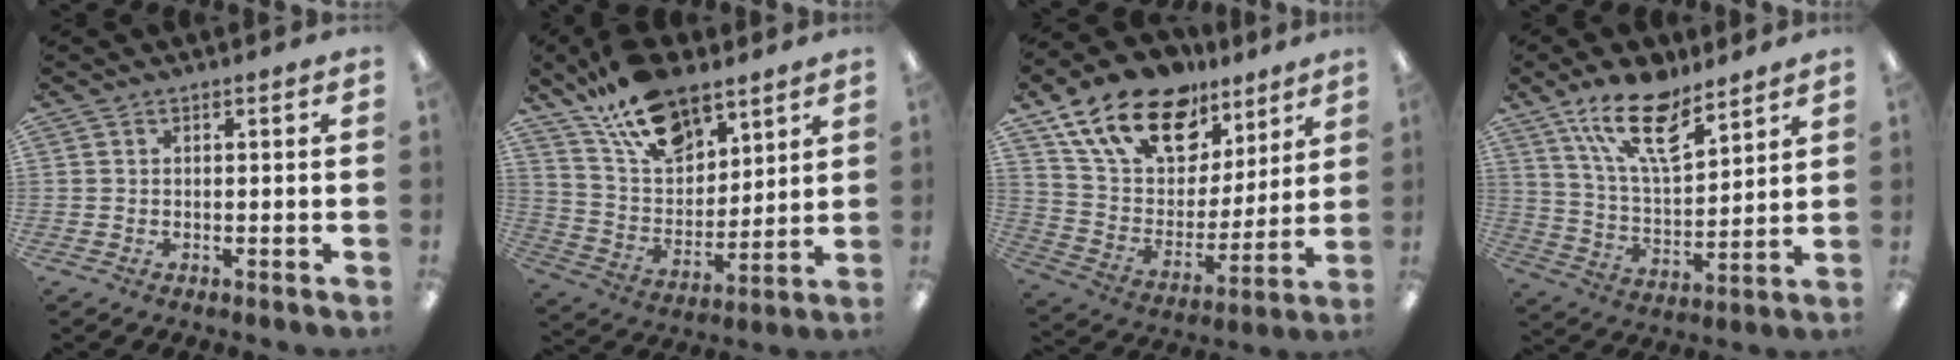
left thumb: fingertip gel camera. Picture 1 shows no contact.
{"total": 17.6, "force": [12.4, 8.8, 8.9], "torque": [-0.160, -0.063, 0.225]}
{"total": 19.8, "force": [13.0, 11.5, 9.4], "torque": [-0.173, -0.064, 0.239]}
{"total": 17.1, "force": [11.6, 6.9, 10.6], "torque": [-0.190, -0.050, 0.203]}